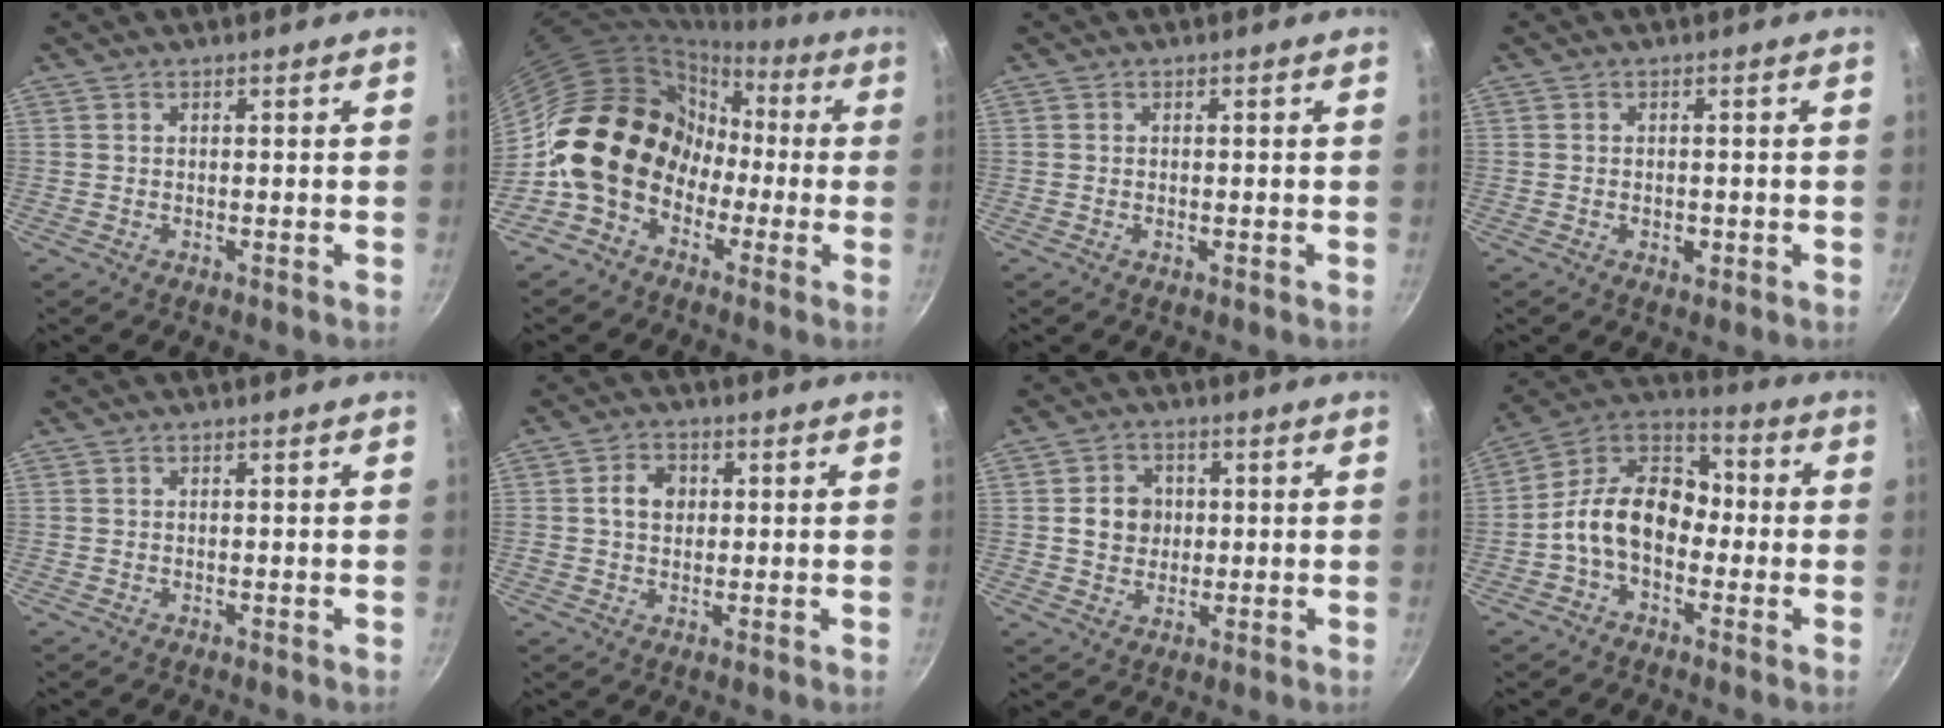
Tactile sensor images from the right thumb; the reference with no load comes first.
{"total": 14.8, "force": [-3.2, 12.1, 7.8], "torque": [-0.074, 0.053, -0.065]}
{"total": 0.6, "force": [-0.2, 0.3, 0.5], "torque": [-0.008, 0.002, -0.003]}
{"total": 2.1, "force": [-0.7, 1.3, 1.5], "torque": [-0.023, 0.002, -0.010]}
{"total": 0.0}
{"total": 5.1, "force": [0.7, 4.1, 3.0], "torque": [-0.030, 0.006, 0.005]}
{"total": 6.2, "force": [0.6, 5.5, 2.8], "torque": [-0.017, 0.004, 0.006]}
{"total": 14.2, "force": [-2.4, 9.8, 9.9], "torque": [-0.130, 0.050, -0.072]}